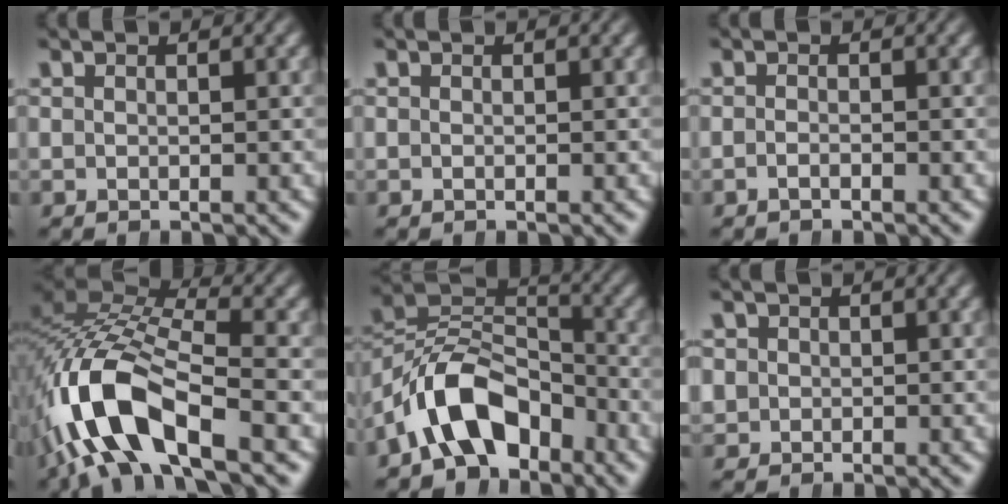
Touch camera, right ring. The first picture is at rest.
{"total": 0.0}
{"total": 0.9, "force": [-0.9, 0.0, 0.3], "torque": [-0.002, 0.001, -0.018]}
{"total": 12.2, "force": [-1.3, 7.5, 9.5], "torque": [-0.196, -0.018, -0.019]}
{"total": 10.2, "force": [-2.7, 7.4, 6.4], "torque": [-0.121, -0.030, -0.038]}
{"total": 2.1, "force": [-0.1, 2.0, 0.4], "torque": [-0.015, -0.012, 0.006]}